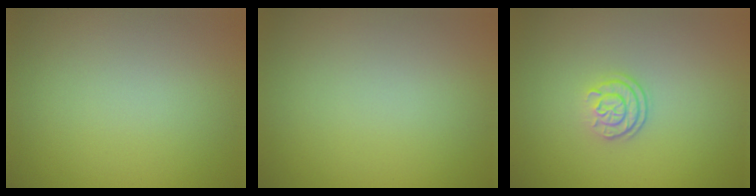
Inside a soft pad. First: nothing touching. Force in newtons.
{"total": 0.0}
{"total": 2.4, "press": 1.8, "slide": 1.5}